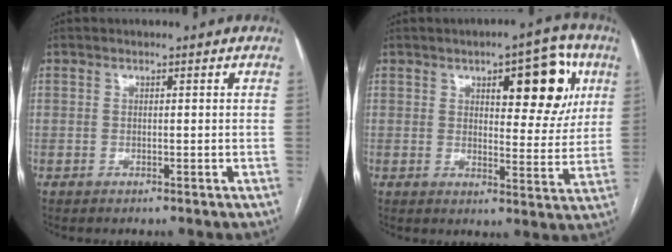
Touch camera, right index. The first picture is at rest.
{"total": 11.7, "force": [4.8, 4.2, 9.8], "torque": [-0.116, 0.016, 0.064]}